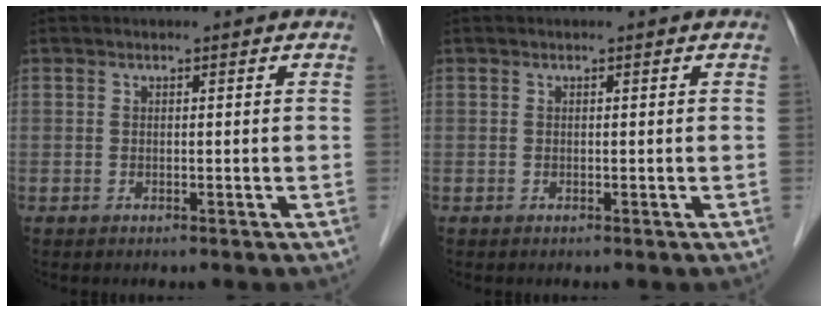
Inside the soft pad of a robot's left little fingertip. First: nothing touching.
{"total": 0.0}